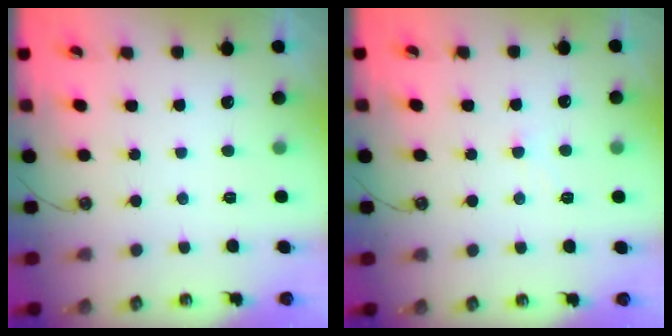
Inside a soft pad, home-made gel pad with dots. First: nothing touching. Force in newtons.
{"total": 1.0, "press": 0.9, "slide": 0.4}